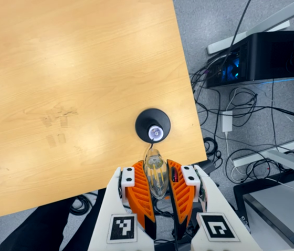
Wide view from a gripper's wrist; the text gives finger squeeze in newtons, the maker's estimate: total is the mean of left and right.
{"total": 19.3, "left": 23.9, "right": 14.8}